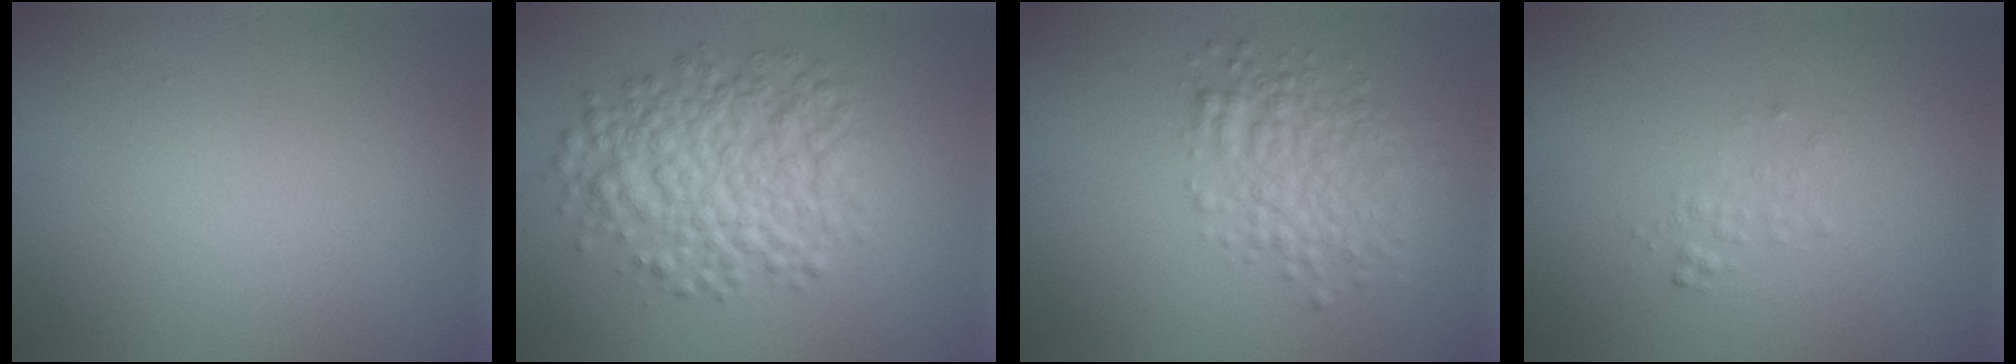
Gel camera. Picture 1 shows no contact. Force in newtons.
{"total": 6.4, "press": 6.4, "slide": 0.1}
{"total": 4.1, "press": 4.1, "slide": 0.1}
{"total": 0.9, "press": 0.9, "slide": 0.1}